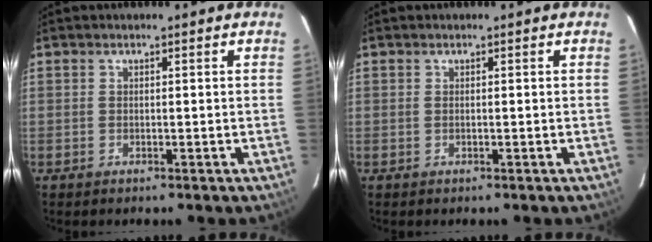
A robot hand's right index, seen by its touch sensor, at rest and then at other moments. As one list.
[{"total": 0.0}]